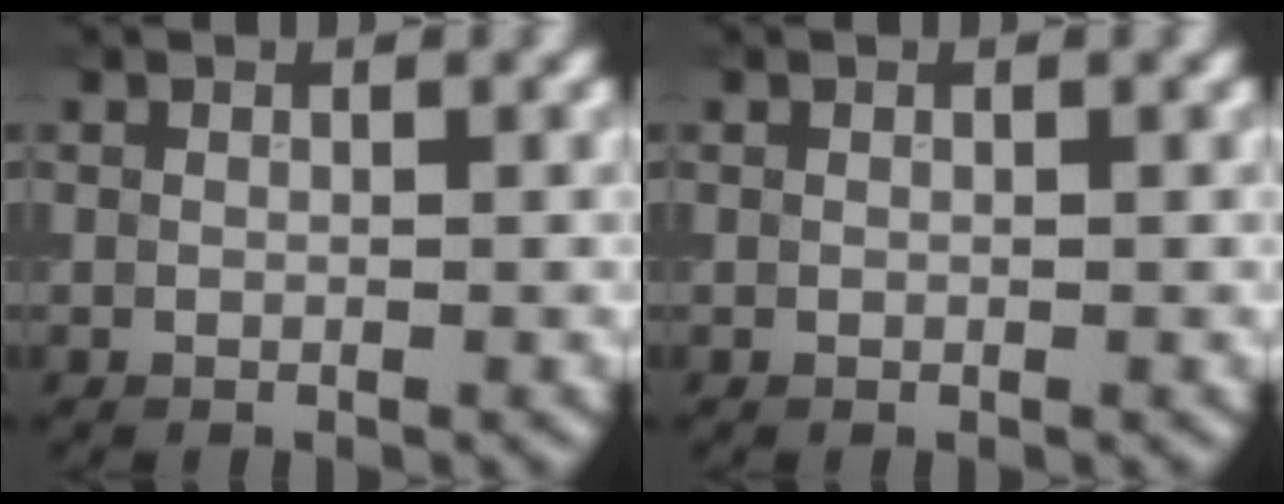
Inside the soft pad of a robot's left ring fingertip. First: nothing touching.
{"total": 0.0}